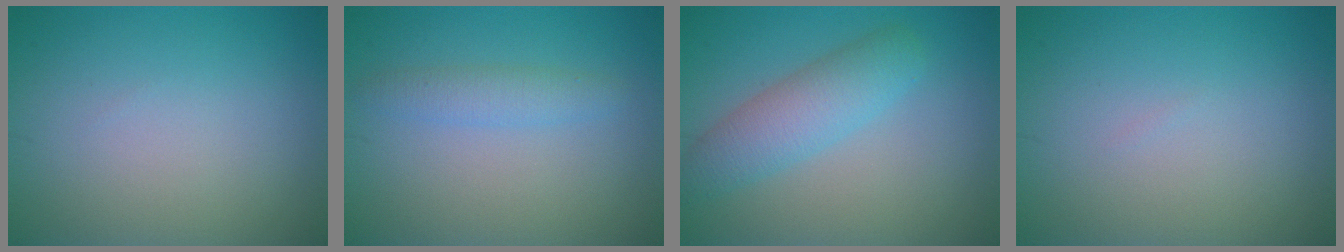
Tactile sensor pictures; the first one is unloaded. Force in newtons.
{"total": 1.9, "press": 1.9, "slide": 0.1}
{"total": 4.2, "press": 4.2, "slide": 0.1}
{"total": 0.0}